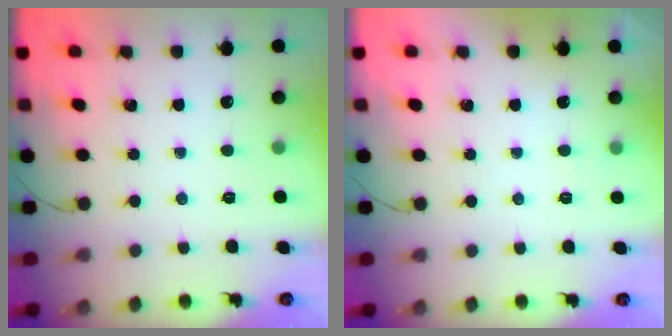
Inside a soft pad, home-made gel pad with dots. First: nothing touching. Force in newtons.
{"total": 1.8, "press": 1.3, "slide": 1.1}